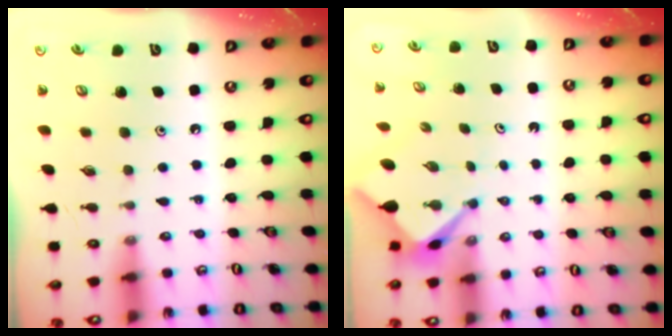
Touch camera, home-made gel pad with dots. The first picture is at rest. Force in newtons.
{"total": 2.7, "press": 2.7, "slide": 0.3}